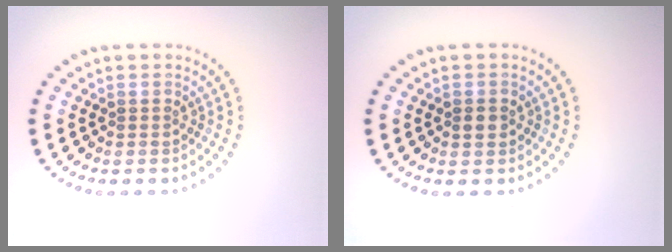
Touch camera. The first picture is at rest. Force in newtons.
{"total": 1.1, "press": 1.1, "slide": 0.1}